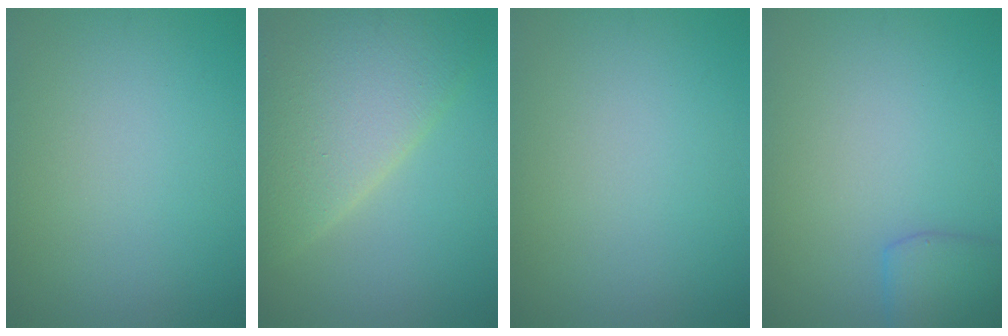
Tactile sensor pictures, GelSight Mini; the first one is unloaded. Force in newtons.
{"total": 7.6, "press": 7.6, "slide": 0.4}
{"total": 0.0}
{"total": 2.7, "press": 2.6, "slide": 0.2}